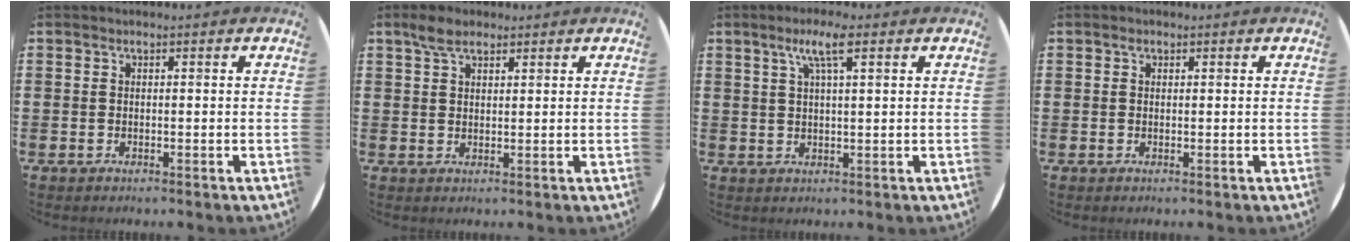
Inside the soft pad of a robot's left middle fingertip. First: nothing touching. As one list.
[{"total": 3.5, "force": [2.5, 1.6, 1.8], "torque": [-0.030, 0.005, 0.044]}, {"total": 4.9, "force": [2.7, 1.0, 4.0], "torque": [-0.076, 0.007, 0.042]}, {"total": 0.6, "force": [0.3, 0.4, 0.2], "torque": [0.005, 0.000, 0.004]}]